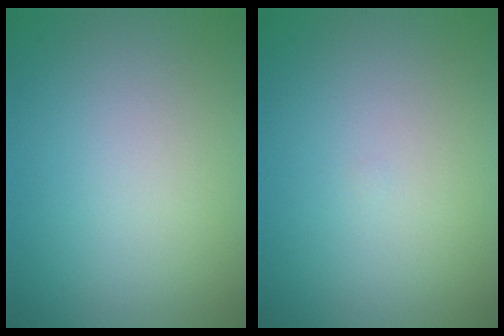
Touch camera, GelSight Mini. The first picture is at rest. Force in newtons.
{"total": 0.0}